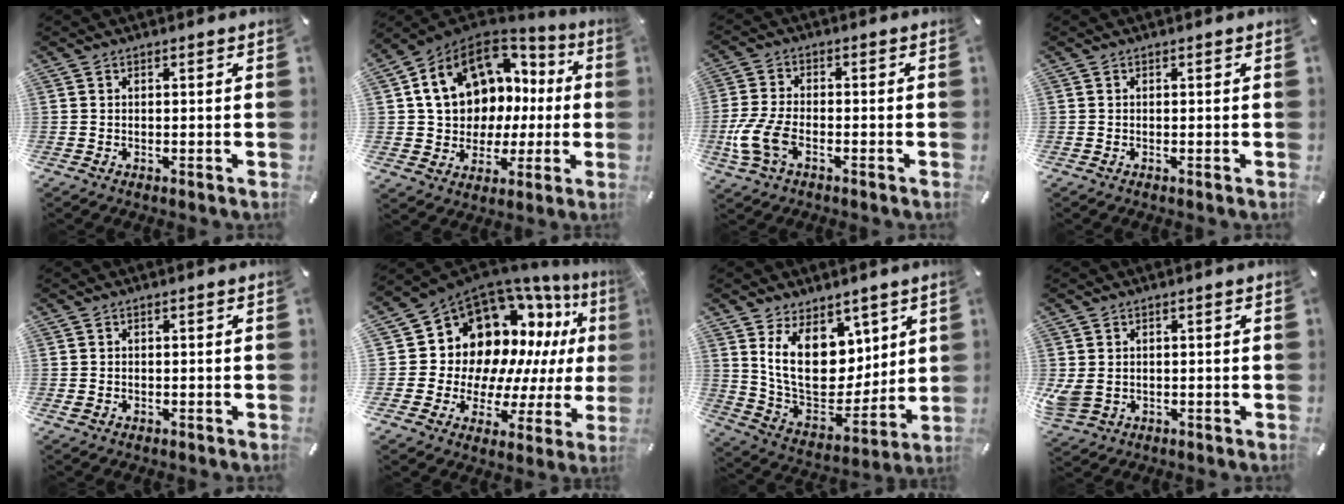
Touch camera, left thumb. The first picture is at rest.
{"total": 16.5, "force": [5.5, 12.8, 8.8], "torque": [-0.170, -0.030, 0.110]}
{"total": 8.8, "force": [-3.3, 4.9, 6.5], "torque": [-0.152, -0.003, -0.059]}
{"total": 0.0}
{"total": 0.9, "force": [-0.1, 0.7, 0.6], "torque": [-0.012, 0.002, -0.002]}
{"total": 16.7, "force": [8.0, 12.7, 7.3], "torque": [-0.119, -0.096, 0.162]}
{"total": 16.8, "force": [6.9, 11.7, 9.9], "torque": [-0.190, -0.058, 0.131]}
{"total": 4.4, "force": [0.4, 3.7, 2.4], "torque": [-0.058, 0.003, 0.011]}